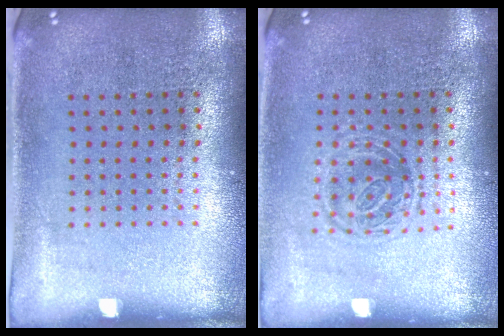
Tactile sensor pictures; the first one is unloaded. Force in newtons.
{"total": 1.3, "press": 1.0, "slide": 0.8}